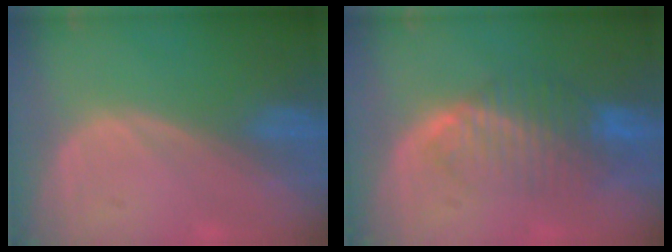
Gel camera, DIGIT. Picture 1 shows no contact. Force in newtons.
{"total": 8.4, "press": 7.2, "slide": 4.3}